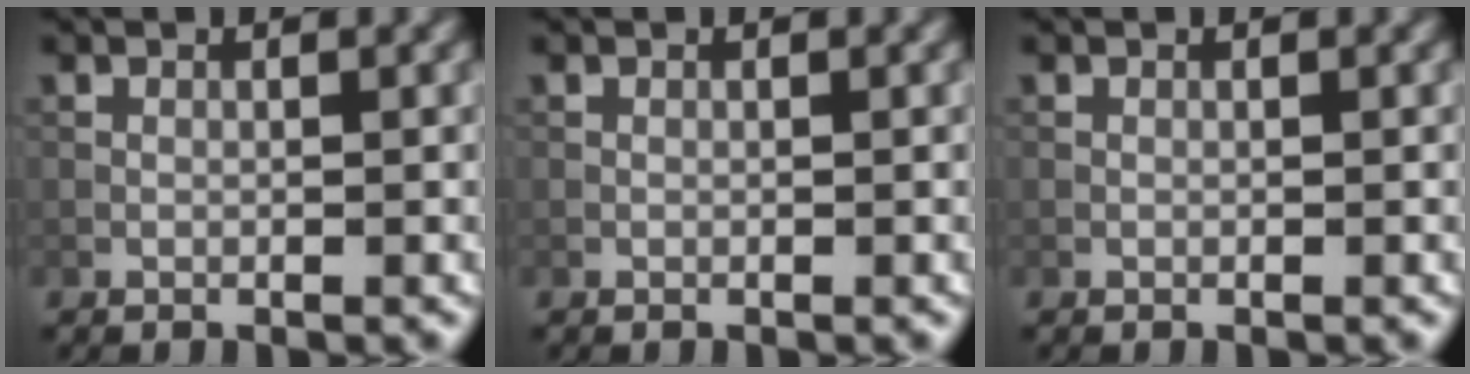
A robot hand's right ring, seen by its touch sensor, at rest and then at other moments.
{"total": 0.0}
{"total": 0.0}